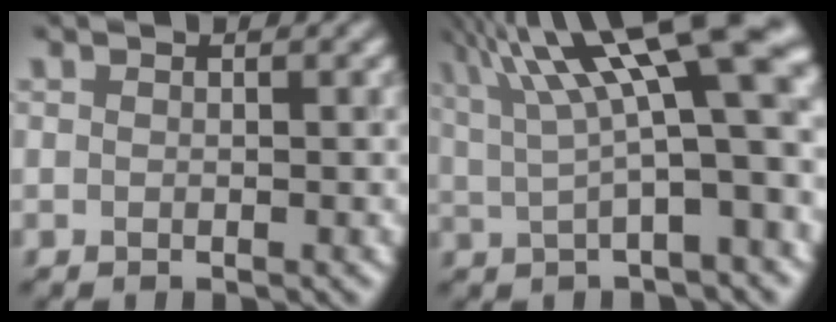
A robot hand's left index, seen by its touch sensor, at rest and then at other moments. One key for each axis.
{"total": 14.4, "fx": 5.5, "fy": 3.8, "fz": 12.7, "tx": -0.192, "ty": 0.016, "tz": 0.090}